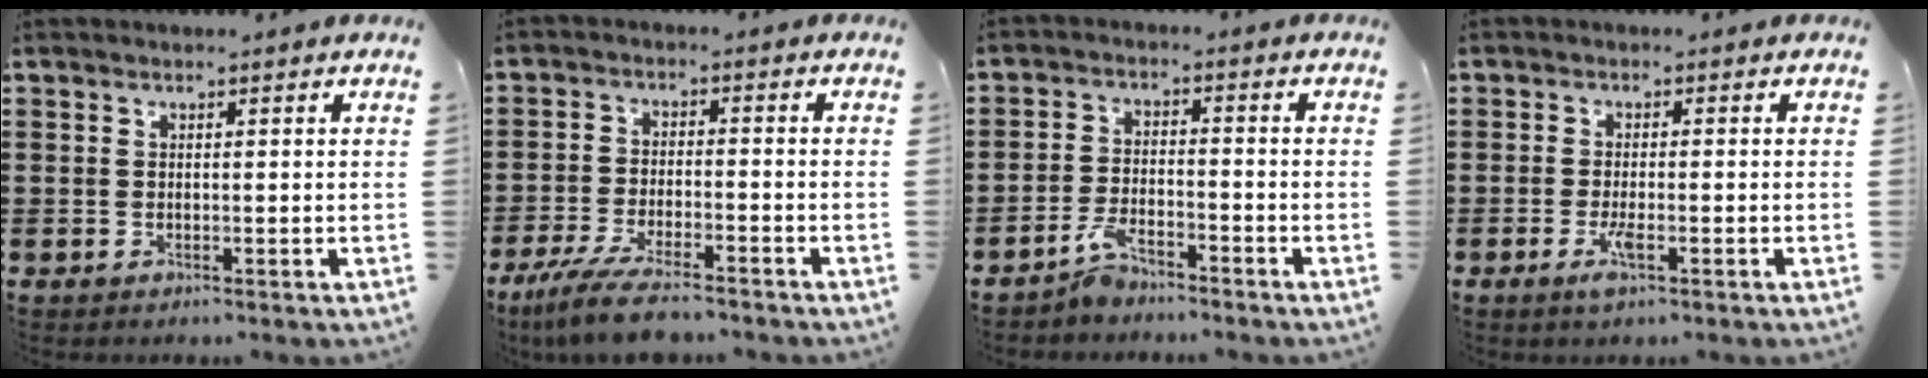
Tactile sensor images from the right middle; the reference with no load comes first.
{"total": 6.6, "force": [-5.4, 0.8, 3.7], "torque": [-0.087, -0.013, -0.103]}
{"total": 3.9, "force": [-3.5, 0.9, 1.6], "torque": [-0.035, 0.010, -0.069]}
{"total": 2.8, "force": [-1.1, 0.6, 2.5], "torque": [-0.057, -0.005, -0.024]}